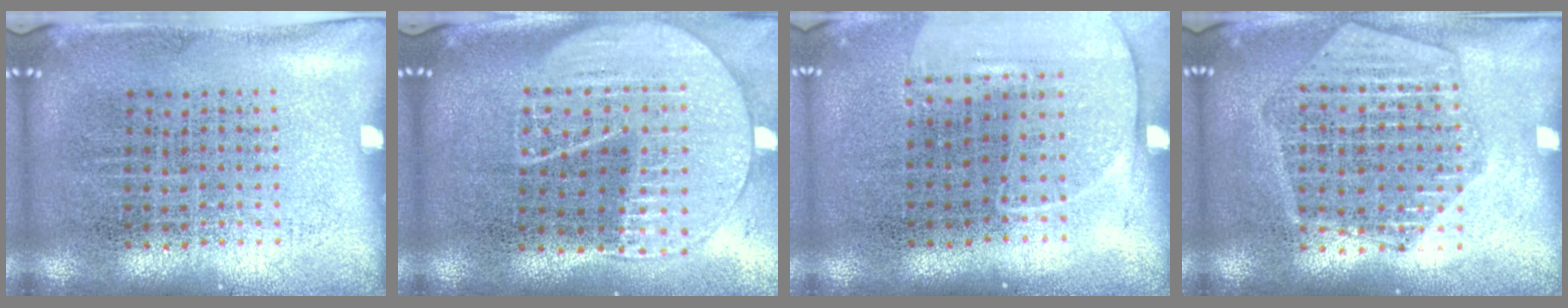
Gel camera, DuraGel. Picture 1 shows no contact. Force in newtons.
{"total": 2.0, "press": 1.8, "slide": 0.9}
{"total": 1.4, "press": 1.3, "slide": 0.4}
{"total": 1.8, "press": 1.7, "slide": 0.5}